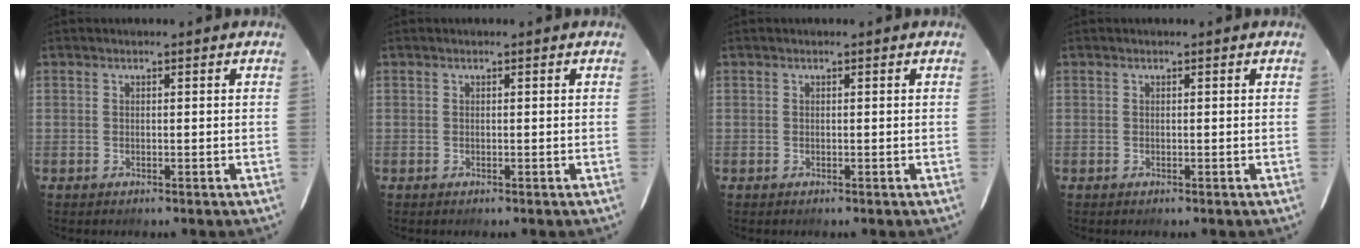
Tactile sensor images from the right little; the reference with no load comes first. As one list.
[{"total": 0.0}, {"total": 0.0}, {"total": 0.0}]